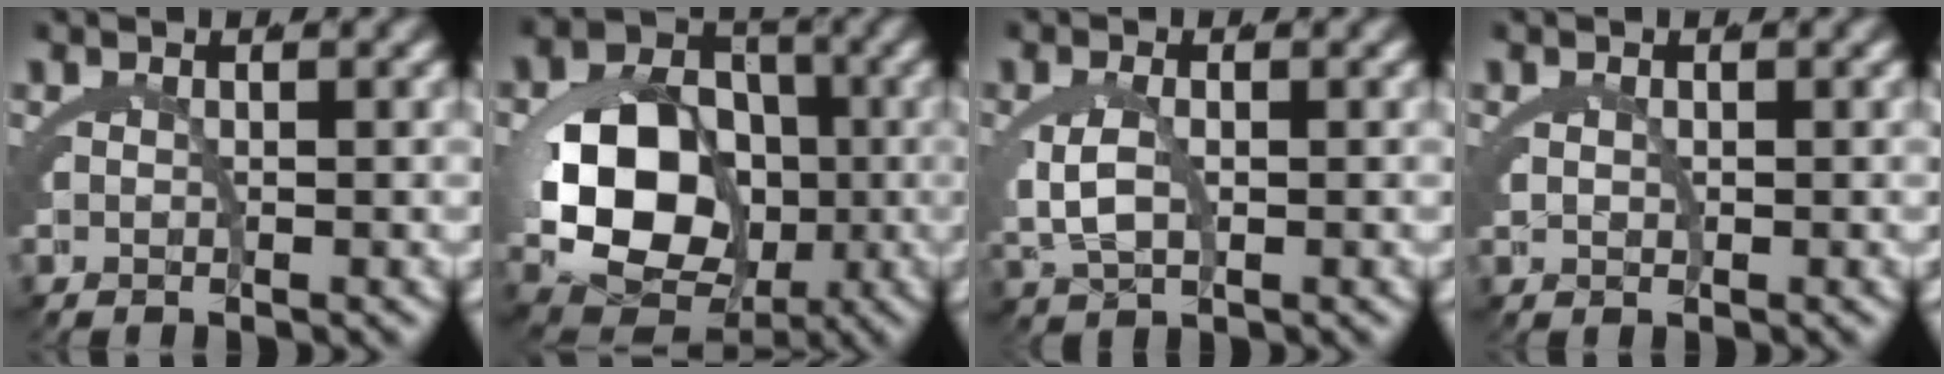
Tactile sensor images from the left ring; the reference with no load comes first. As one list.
[{"total": 12.9, "force": [-1.2, 9.9, 8.1], "torque": [-0.151, -0.037, -0.011]}, {"total": 2.9, "force": [-0.1, 1.4, 2.6], "torque": [-0.076, -0.015, 0.014]}, {"total": 0.5, "force": [0.2, -0.2, 0.4], "torque": [-0.013, -0.009, 0.014]}]